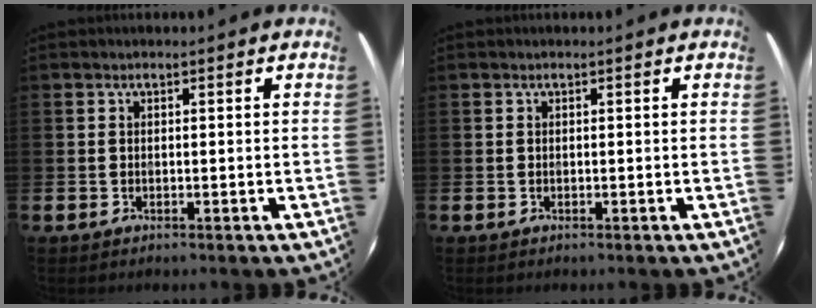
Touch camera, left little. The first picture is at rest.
{"total": 0.0}